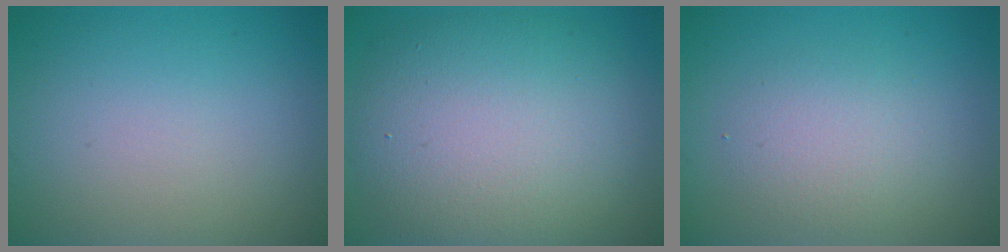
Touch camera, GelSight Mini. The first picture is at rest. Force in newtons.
{"total": 10.5, "press": 10.5, "slide": 0.8}
{"total": 2.6, "press": 2.6, "slide": 0.1}